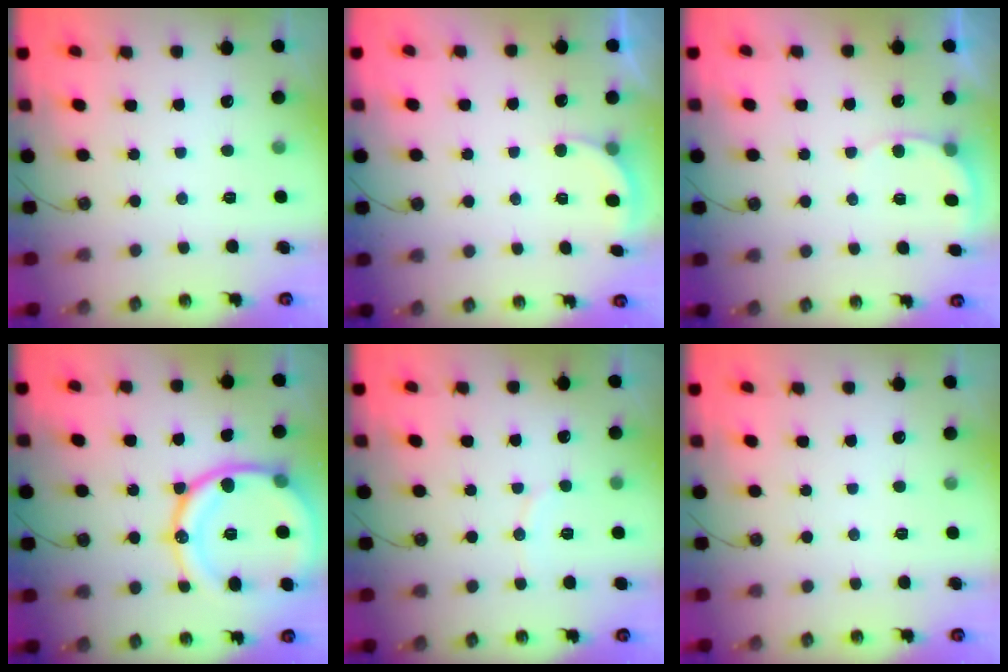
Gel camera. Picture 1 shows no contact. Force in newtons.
{"total": 2.8, "press": 2.6, "slide": 1.0}
{"total": 5.7, "press": 5.6, "slide": 1.5}
{"total": 22.1, "press": 22.0, "slide": 2.6}
{"total": 5.7, "press": 5.7, "slide": 0.6}
{"total": 0.0}